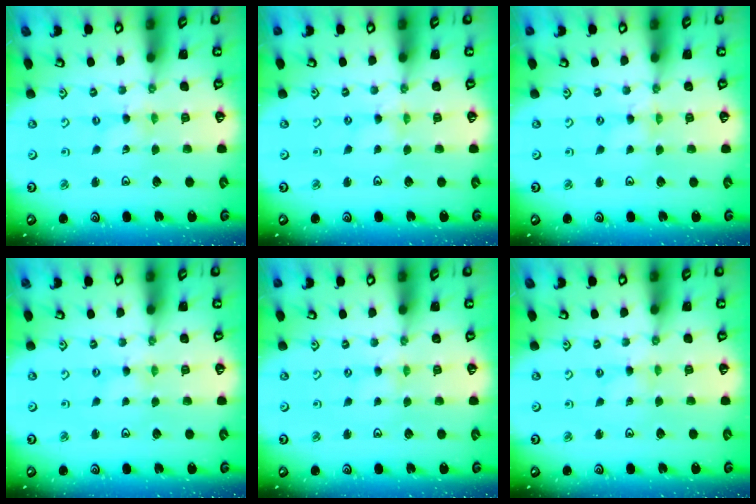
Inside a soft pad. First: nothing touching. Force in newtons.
{"total": 0.0}
{"total": 0.0}
{"total": 0.0}
{"total": 0.8, "press": 0.8, "slide": 0.2}
{"total": 0.8, "press": 0.8, "slide": 0.1}